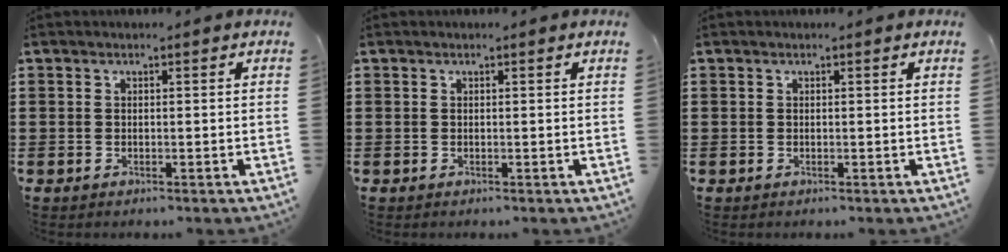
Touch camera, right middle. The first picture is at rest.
{"total": 0.0}
{"total": 0.0}